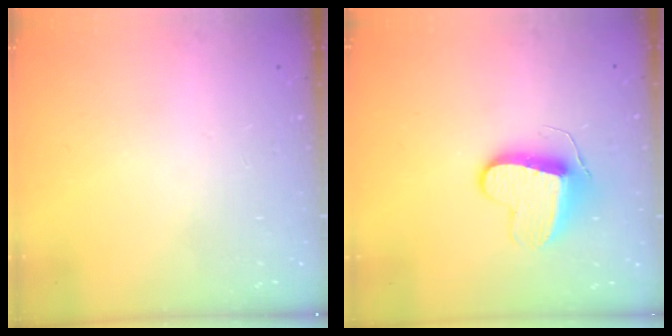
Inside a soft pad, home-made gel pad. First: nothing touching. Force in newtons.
{"total": 10.0, "press": 10.0, "slide": 0.6}